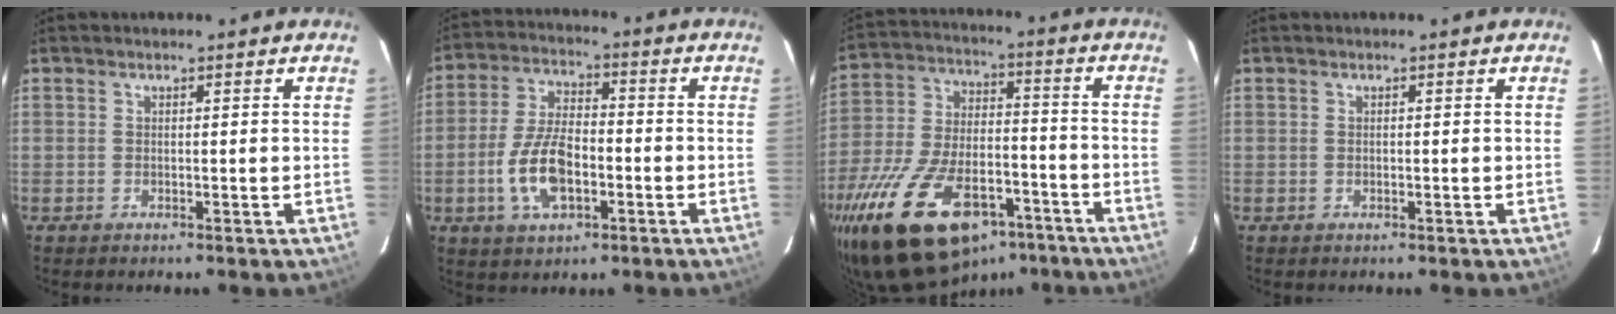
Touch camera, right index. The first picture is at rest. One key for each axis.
{"total": 11.0, "fx": -3.5, "fy": 5.4, "fz": 9.0, "tx": -0.187, "ty": 0.004, "tz": -0.059}
{"total": 28.3, "fx": -17.8, "fy": 13.7, "fz": 17.2, "tx": -0.344, "ty": -0.020, "tz": -0.277}
{"total": 0.0}